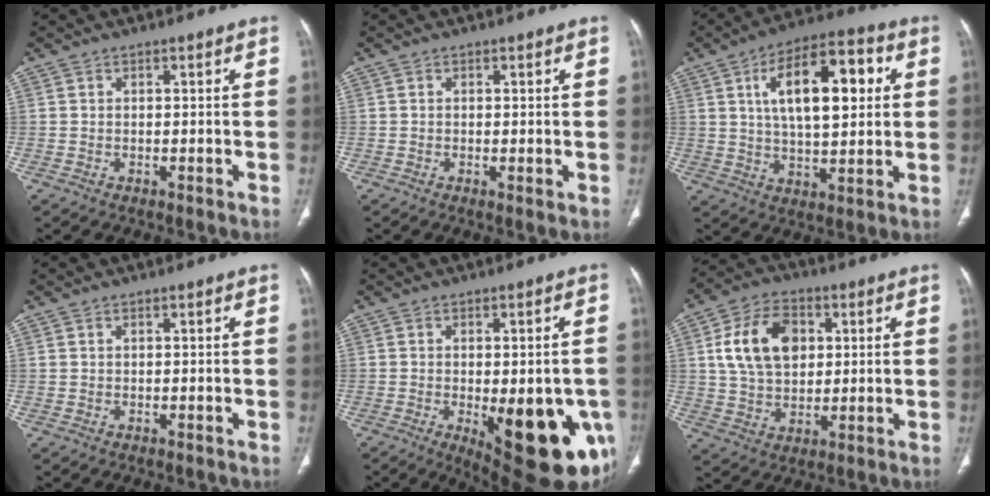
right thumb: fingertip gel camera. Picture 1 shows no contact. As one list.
[{"total": 0.9, "force": [0.0, 0.2, 0.8], "torque": [-0.018, -0.005, -0.001]}, {"total": 17.3, "force": [4.5, 7.8, 14.7], "torque": [-0.213, 0.007, 0.071]}, {"total": 0.0}, {"total": 20.1, "force": [-6.2, 7.6, 17.5], "torque": [-0.163, -0.010, -0.057]}, {"total": 13.9, "force": [3.3, 9.6, 9.4], "torque": [-0.144, 0.003, 0.058]}]